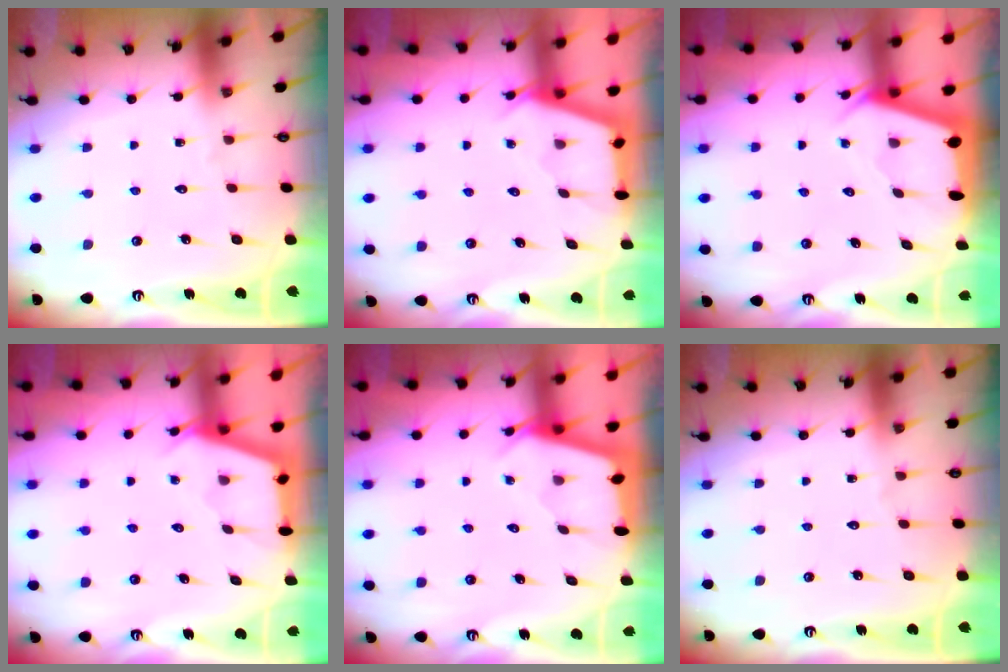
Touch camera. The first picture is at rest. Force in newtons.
{"total": 2.7, "press": 2.7, "slide": 0.3}
{"total": 2.4, "press": 2.4, "slide": 0.3}
{"total": 2.7, "press": 2.7, "slide": 0.3}
{"total": 2.6, "press": 2.6, "slide": 0.3}
{"total": 0.0}